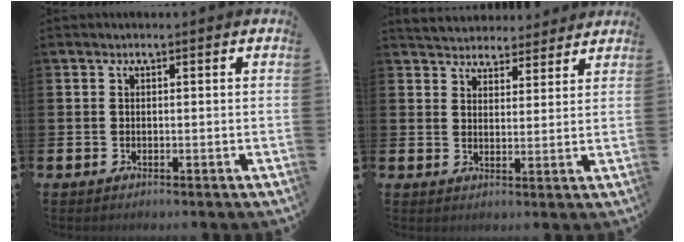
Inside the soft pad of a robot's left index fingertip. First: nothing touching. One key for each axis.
{"total": 4.4, "fx": 4.3, "fy": 1.1, "fz": -0.3, "tx": -0.011, "ty": -0.025, "tz": 0.077}